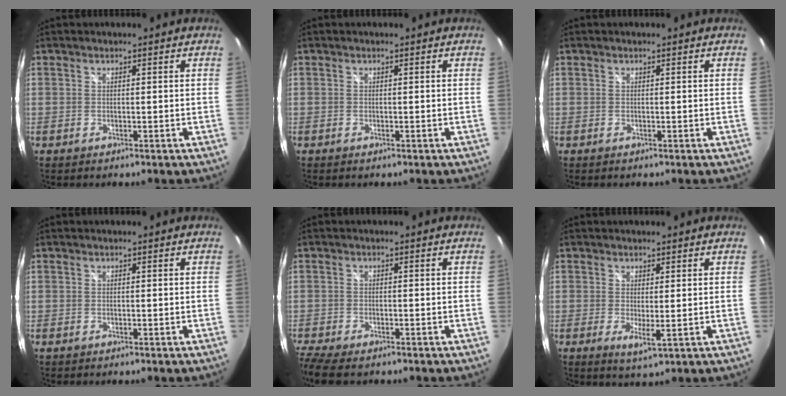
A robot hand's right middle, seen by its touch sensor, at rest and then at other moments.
{"total": 0.0}
{"total": 0.0}
{"total": 0.0}
{"total": 7.6, "force": [-5.9, 1.9, 4.3], "torque": [-0.112, -0.039, -0.113]}
{"total": 3.1, "force": [0.2, 0.1, 3.1], "torque": [-0.054, -0.012, 0.004]}